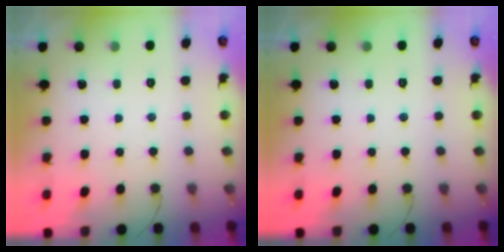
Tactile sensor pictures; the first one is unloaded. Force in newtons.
{"total": 0.0}